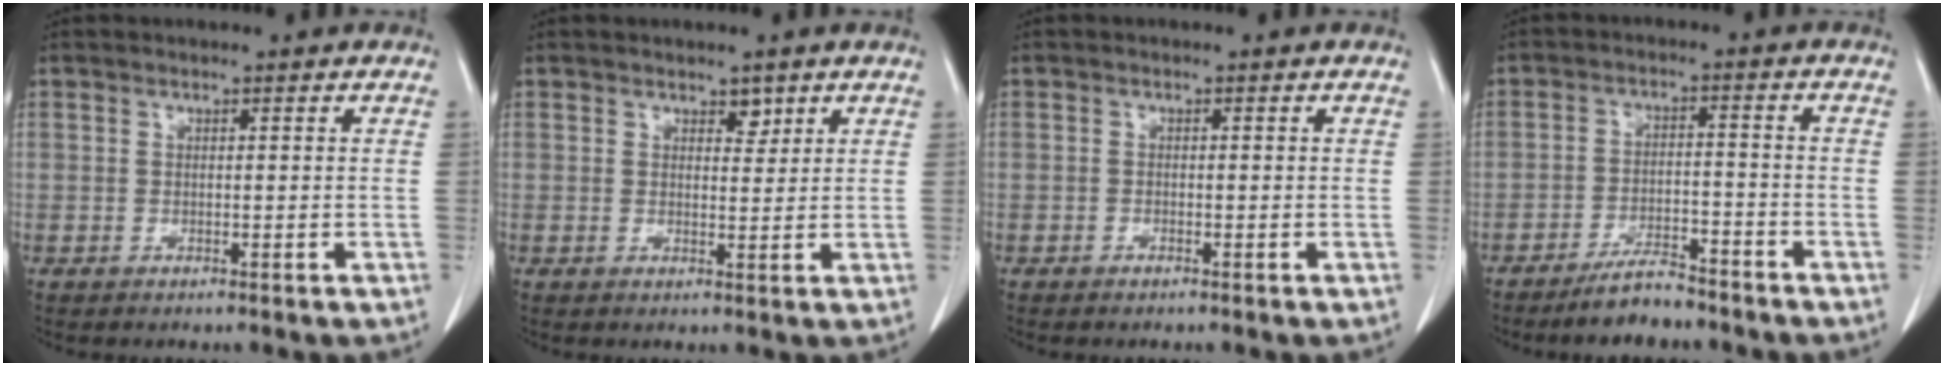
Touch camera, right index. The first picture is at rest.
{"total": 1.9, "force": [1.3, 1.1, 0.9], "torque": [-0.009, -0.004, 0.020]}
{"total": 0.6, "force": [-0.5, 0.1, 0.3], "torque": [-0.010, -0.001, -0.007]}
{"total": 6.3, "force": [-5.4, 1.2, 2.8], "torque": [-0.053, -0.009, -0.098]}